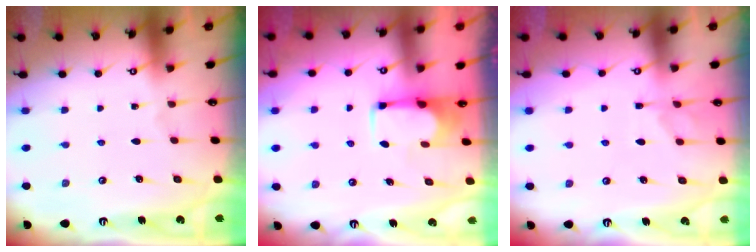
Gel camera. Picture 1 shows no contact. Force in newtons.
{"total": 1.8, "press": 1.7, "slide": 0.5}
{"total": 1.1, "press": 0.3, "slide": 1.1}